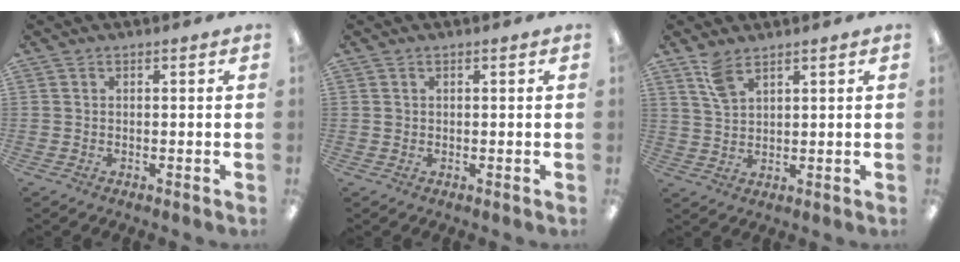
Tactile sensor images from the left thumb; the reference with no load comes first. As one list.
[{"total": 0.8, "force": [0.2, 0.7, 0.2], "torque": [-0.005, 0.005, 0.003]}, {"total": 5.4, "force": [3.9, 2.1, 3.0], "torque": [-0.061, -0.012, 0.073]}]